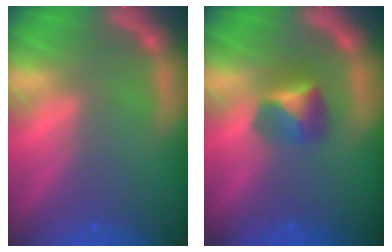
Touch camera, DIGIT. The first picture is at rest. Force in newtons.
{"total": 2.9}